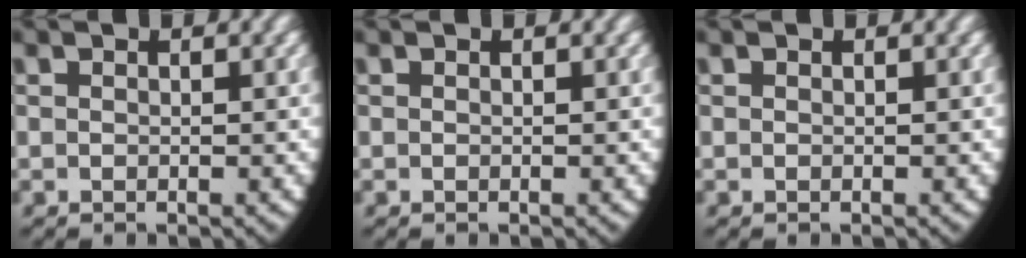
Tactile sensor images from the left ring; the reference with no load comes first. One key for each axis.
{"total": 0.0}
{"total": 0.0}